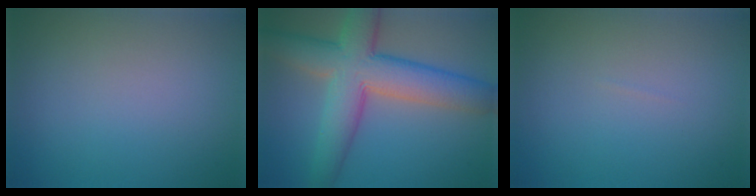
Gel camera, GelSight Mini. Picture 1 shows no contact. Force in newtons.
{"total": 9.1, "press": 9.1, "slide": 0.5}
{"total": 0.0}